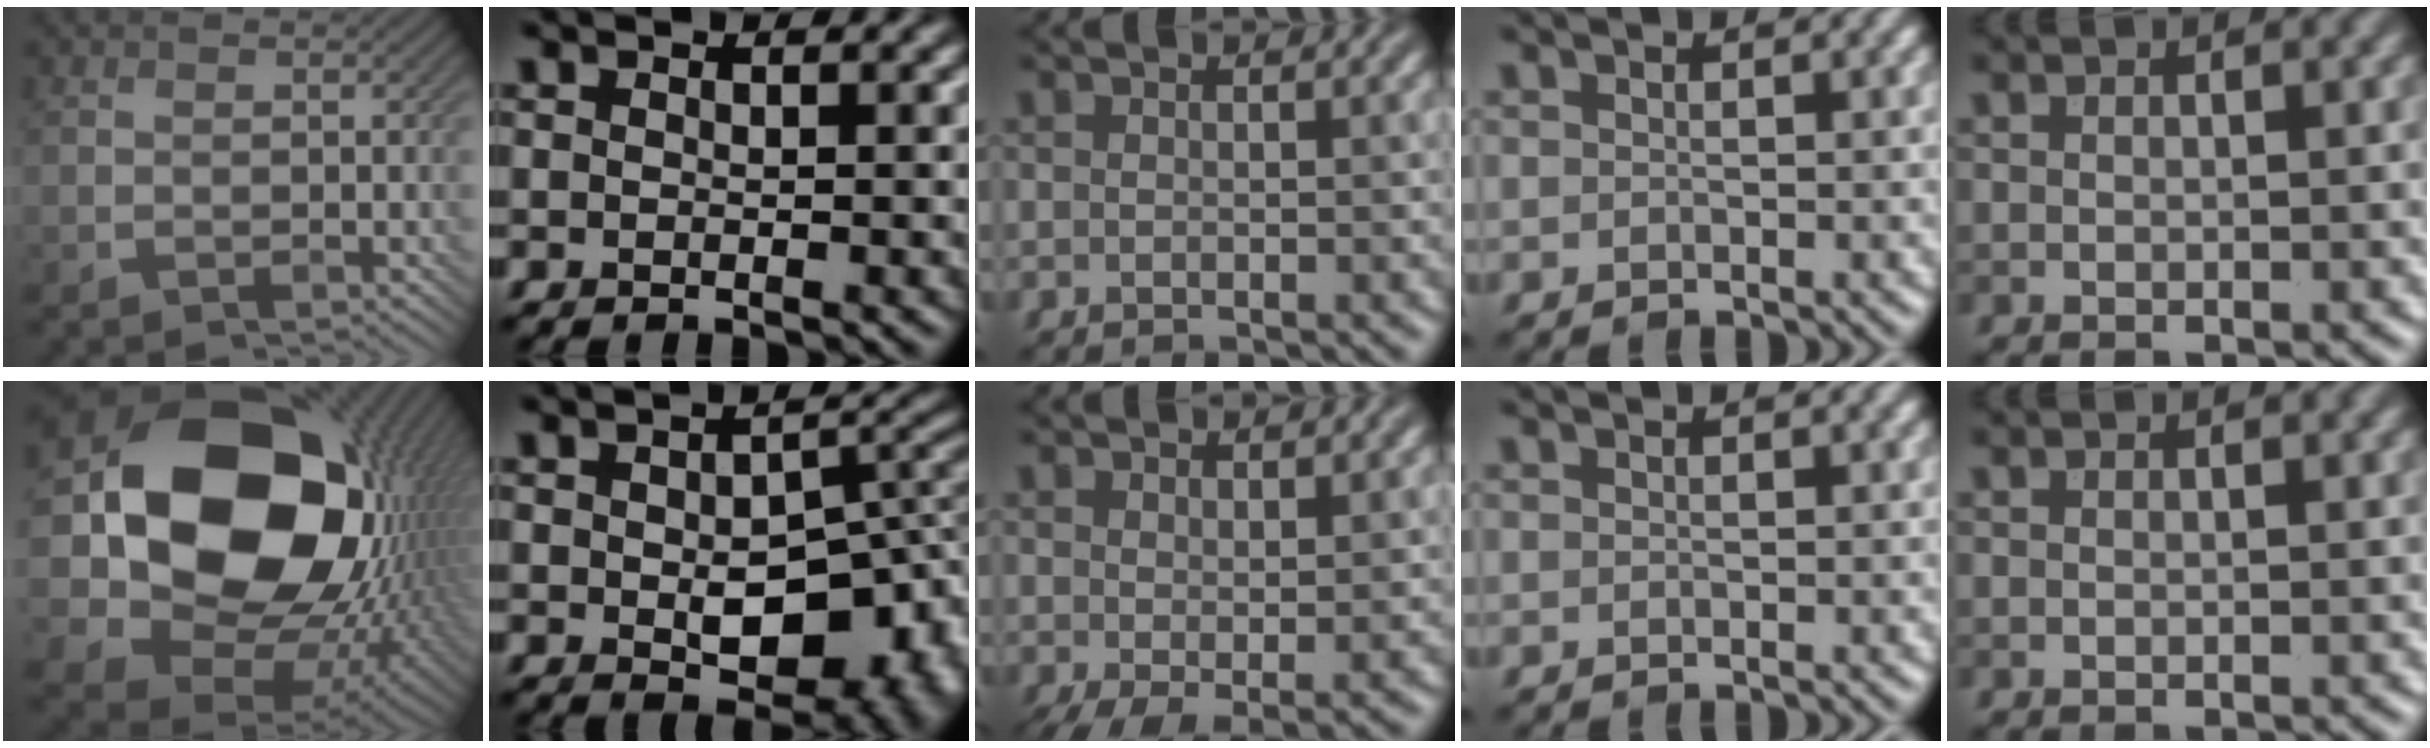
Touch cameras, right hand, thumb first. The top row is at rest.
{"thumb": {"total": 22.4, "force": [3.5, 17.3, 13.8], "torque": [-0.307, -0.037, 0.104]}, "index": {"total": 11.7, "force": [-2.3, 7.0, 9.0], "torque": [-0.115, -0.023, -0.018]}, "middle": {"total": 2.8, "force": [0.3, 1.2, 2.5], "torque": [-0.054, -0.005, 0.009]}}